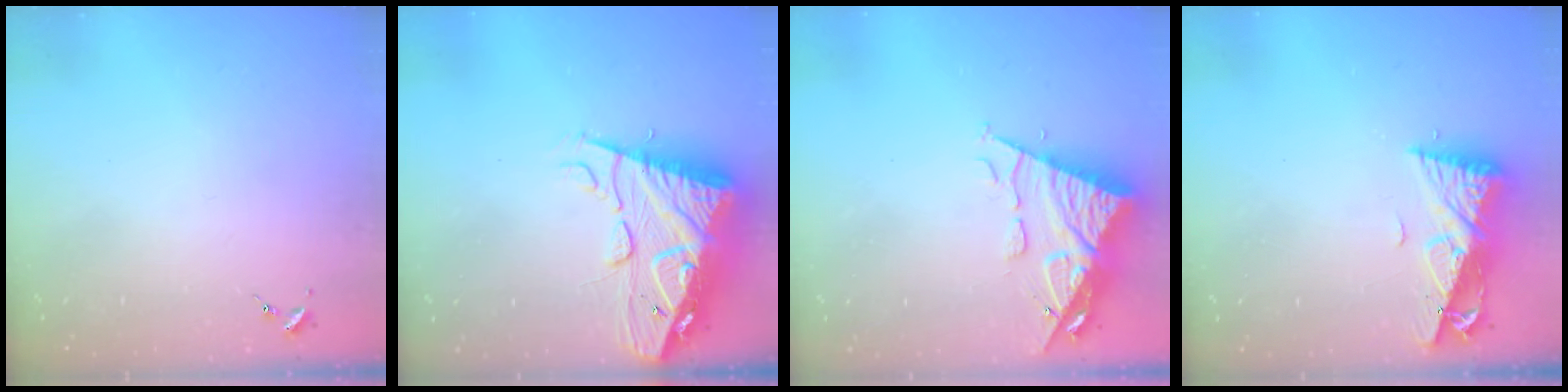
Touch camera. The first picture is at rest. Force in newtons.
{"total": 17.9, "press": 17.8, "slide": 1.7}
{"total": 13.0, "press": 12.9, "slide": 1.4}
{"total": 10.1, "press": 10.0, "slide": 1.4}